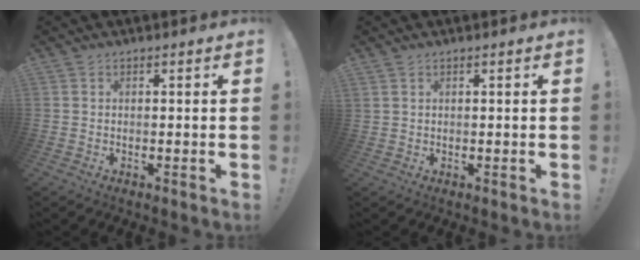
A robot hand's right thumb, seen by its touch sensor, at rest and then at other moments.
{"total": 0.9, "force": [0.6, 0.5, 0.4], "torque": [-0.009, 0.002, 0.012]}